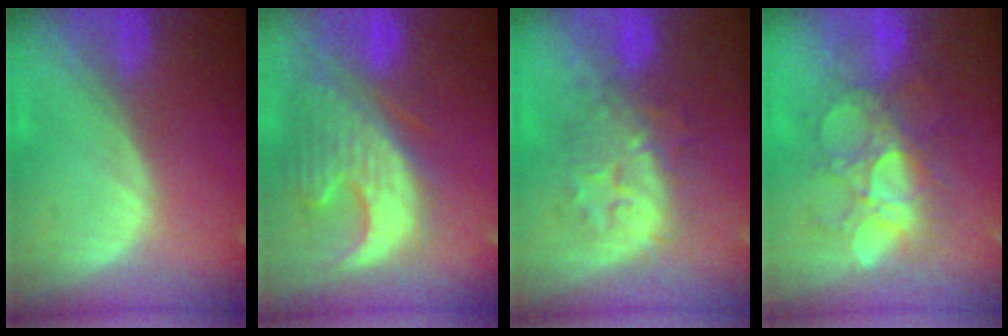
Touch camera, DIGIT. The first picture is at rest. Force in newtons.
{"total": 12.8, "press": 11.2, "slide": 6.2}
{"total": 8.5, "press": 8.4, "slide": 1.4}
{"total": 9.0, "press": 8.8, "slide": 2.3}